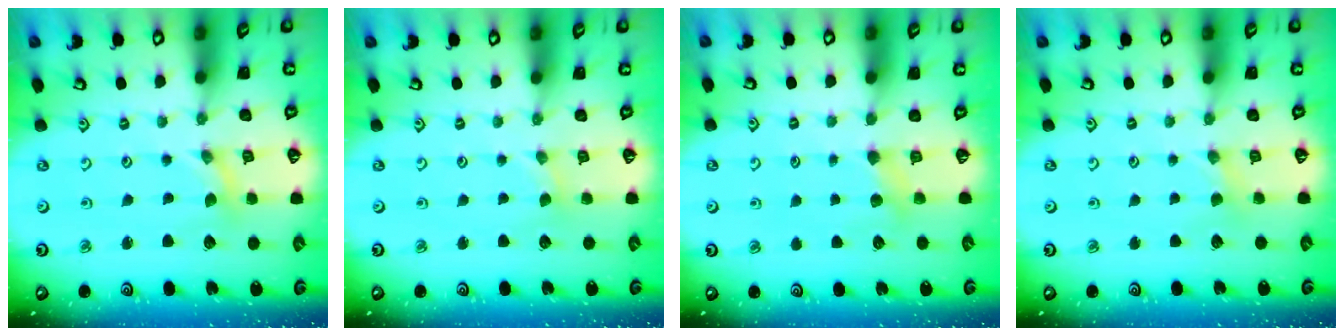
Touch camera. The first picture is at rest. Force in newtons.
{"total": 0.6, "press": 0.5, "slide": 0.1}
{"total": 3.9, "press": 3.9, "slide": 0.6}
{"total": 2.3, "press": 2.3, "slide": 0.3}